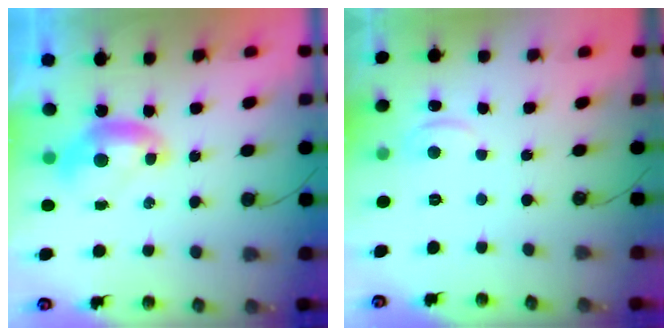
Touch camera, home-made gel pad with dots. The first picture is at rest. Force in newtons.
{"total": 2.6, "press": 2.6, "slide": 0.3}